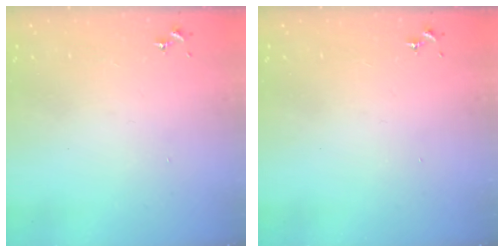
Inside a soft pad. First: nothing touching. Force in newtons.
{"total": 0.0}